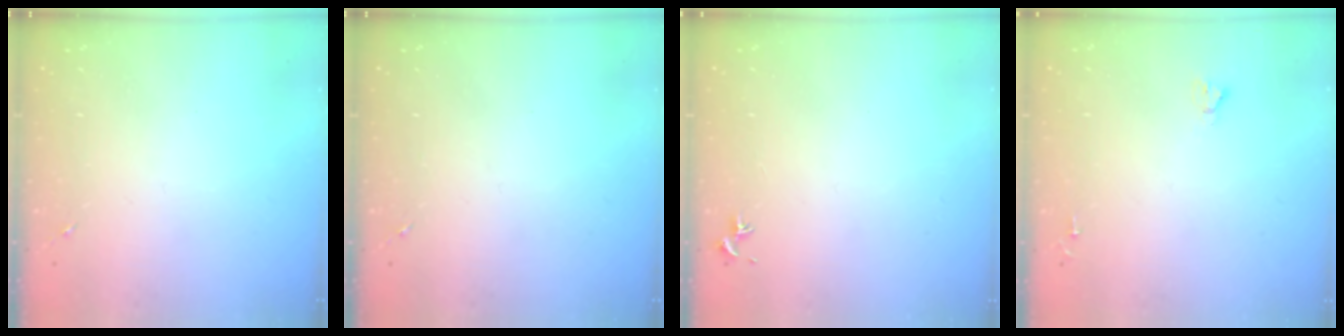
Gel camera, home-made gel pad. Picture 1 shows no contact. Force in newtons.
{"total": 0.0}
{"total": 0.7, "press": 0.6, "slide": 0.5}
{"total": 1.8, "press": 1.8, "slide": 0.1}